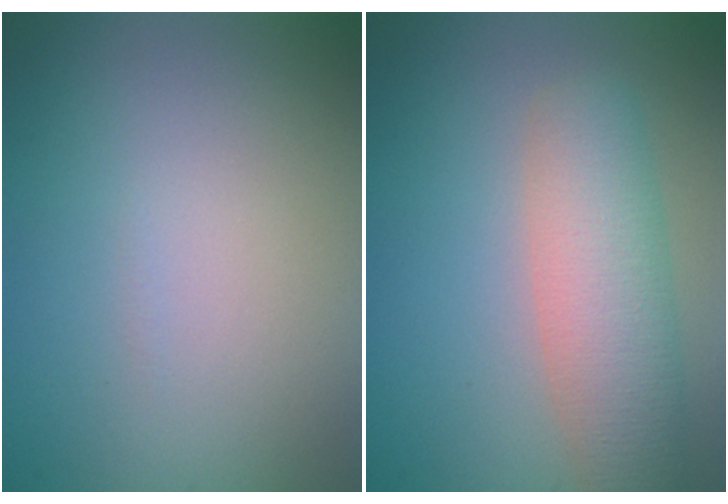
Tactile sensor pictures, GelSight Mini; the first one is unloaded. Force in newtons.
{"total": 5.7, "press": 5.7, "slide": 0.3}